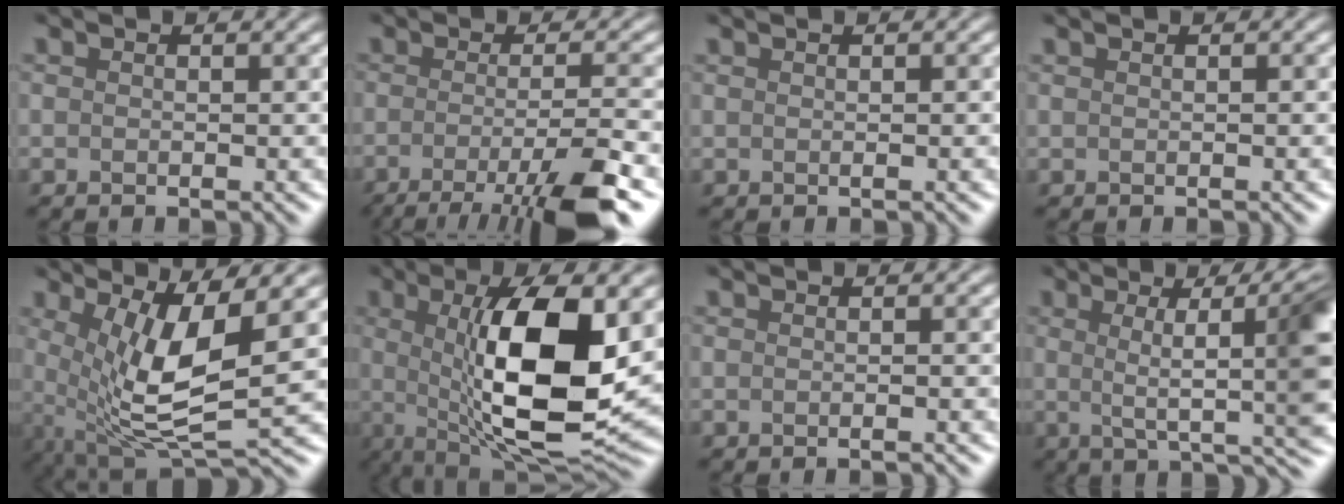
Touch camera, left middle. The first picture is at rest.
{"total": 7.5, "force": [-4.4, 1.2, 6.0], "torque": [-0.096, -0.004, -0.082]}
{"total": 0.7, "force": [0.5, 0.3, 0.5], "torque": [0.001, 0.000, -0.004]}
{"total": 0.0}
{"total": 7.2, "force": [0.7, 1.9, 6.9], "torque": [-0.150, -0.015, 0.014]}
{"total": 11.0, "force": [1.0, 3.1, 10.5], "torque": [-0.179, -0.016, 0.020]}
{"total": 0.6, "force": [-0.2, 0.1, 0.6], "torque": [0.001, -0.006, -0.011]}
{"total": 11.0, "force": [2.0, 2.2, 10.6], "torque": [-0.126, 0.012, 0.032]}